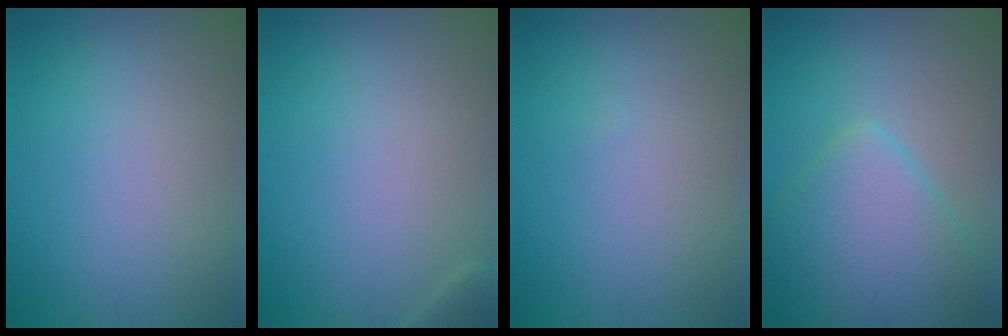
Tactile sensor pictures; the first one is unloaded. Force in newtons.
{"total": 1.1, "press": 1.1, "slide": 0.1}
{"total": 0.0}
{"total": 6.6, "press": 6.6, "slide": 0.4}